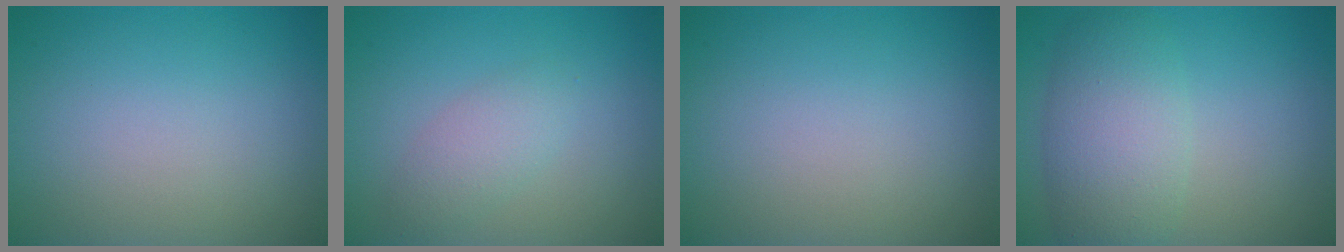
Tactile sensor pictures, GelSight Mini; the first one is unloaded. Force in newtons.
{"total": 2.2, "press": 2.2, "slide": 0.2}
{"total": 0.0}
{"total": 5.5, "press": 5.5, "slide": 0.4}